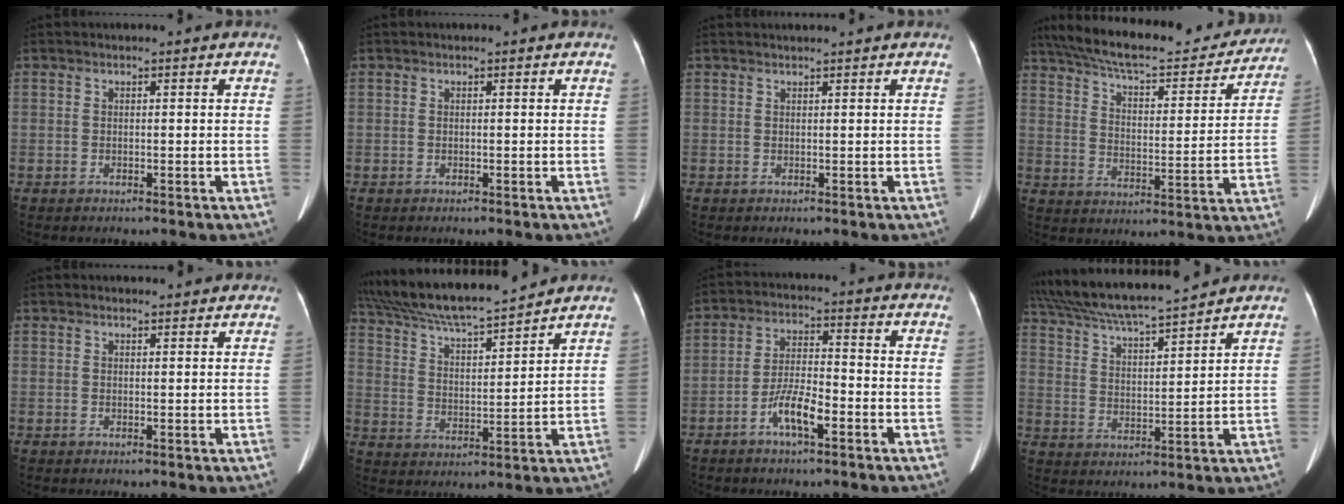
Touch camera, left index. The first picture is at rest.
{"total": 0.0}
{"total": 2.0, "force": [1.9, -0.3, 0.5], "torque": [-0.005, 0.018, 0.032]}
{"total": 24.1, "force": [21.2, 5.7, 10.0], "torque": [-0.164, 0.009, 0.290]}
{"total": 3.3, "force": [3.2, 0.8, 0.7], "torque": [-0.008, 0.014, 0.035]}
{"total": 16.7, "force": [15.2, 0.8, 7.0], "torque": [-0.131, 0.016, 0.262]}
{"total": 6.3, "force": [-3.2, 1.4, 5.2], "torque": [-0.104, 0.005, -0.060]}
{"total": 16.3, "force": [14.8, 0.8, 7.0], "torque": [-0.130, 0.021, 0.254]}